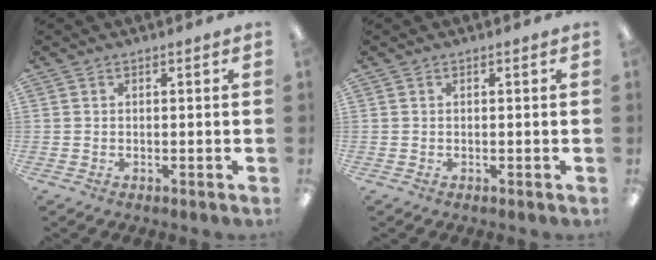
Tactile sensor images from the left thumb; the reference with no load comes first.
{"total": 0.0}